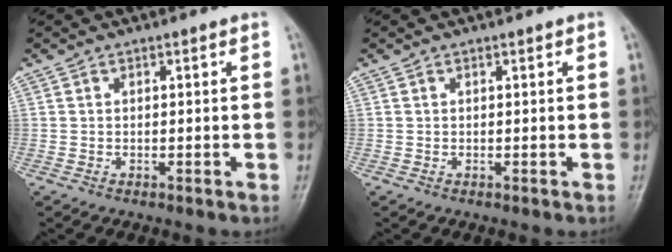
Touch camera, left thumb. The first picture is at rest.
{"total": 0.0}